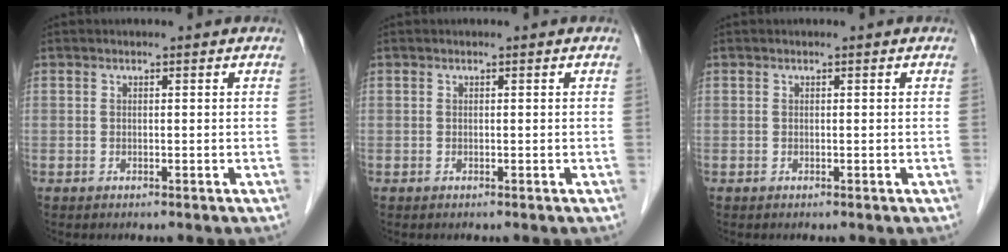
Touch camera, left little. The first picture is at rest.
{"total": 0.0}
{"total": 0.0}